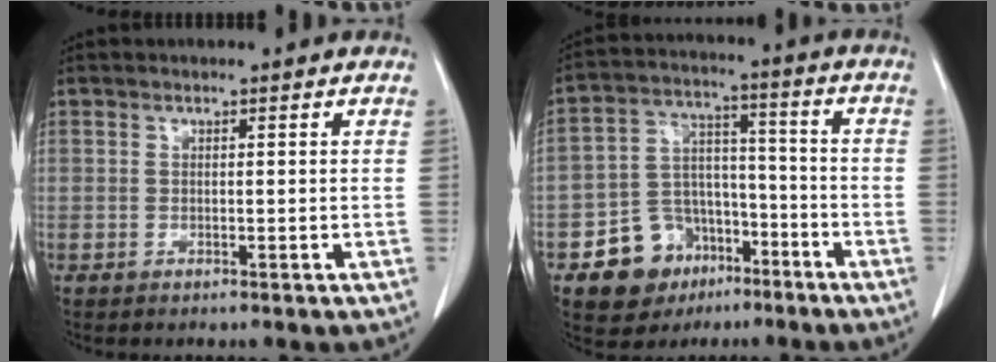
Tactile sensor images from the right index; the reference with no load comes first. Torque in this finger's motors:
{"motor_torque": [0.01, -0.22, -0.46, -0.17]}